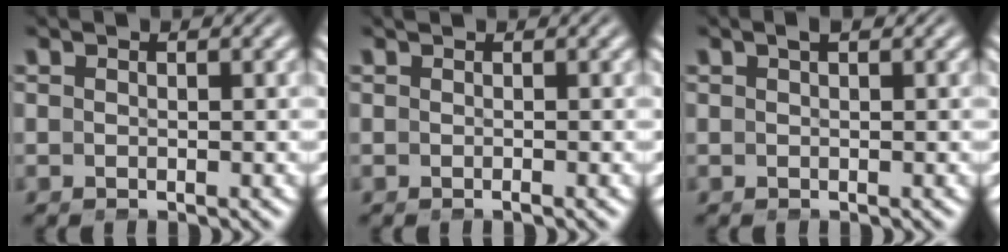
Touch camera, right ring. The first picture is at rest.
{"total": 0.6, "force": [-0.1, -0.6, 0.0], "torque": [0.007, 0.004, -0.001]}
{"total": 0.7, "force": [0.5, -0.2, 0.4], "torque": [-0.008, 0.005, 0.011]}